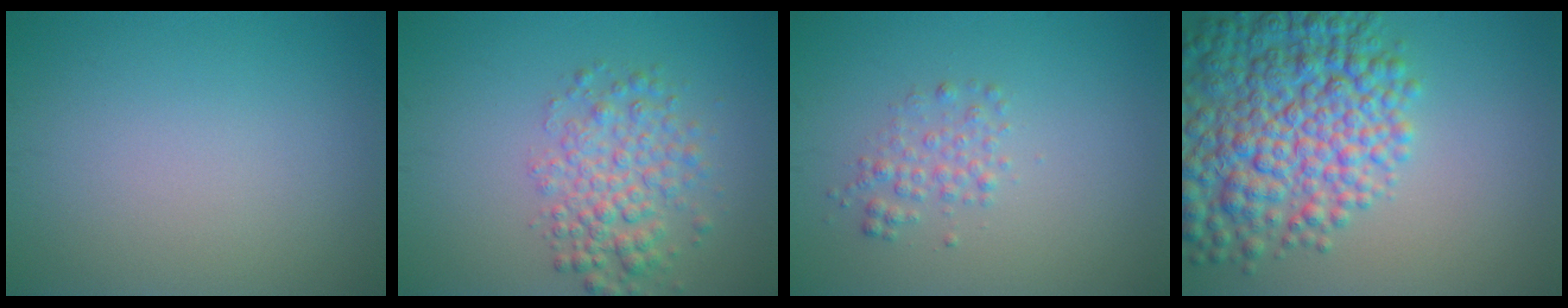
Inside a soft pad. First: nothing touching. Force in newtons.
{"total": 4.3, "press": 4.3, "slide": 0.1}
{"total": 1.8, "press": 1.8, "slide": 0.0}
{"total": 9.9, "press": 9.9, "slide": 0.3}